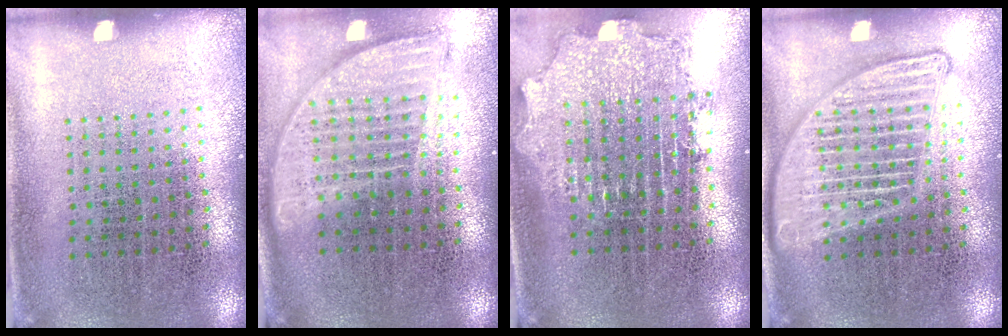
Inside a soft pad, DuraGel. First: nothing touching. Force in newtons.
{"total": 1.8, "press": 1.5, "slide": 1.0}
{"total": 2.1, "press": 1.7, "slide": 1.3}
{"total": 2.8, "press": 2.8, "slide": 0.2}